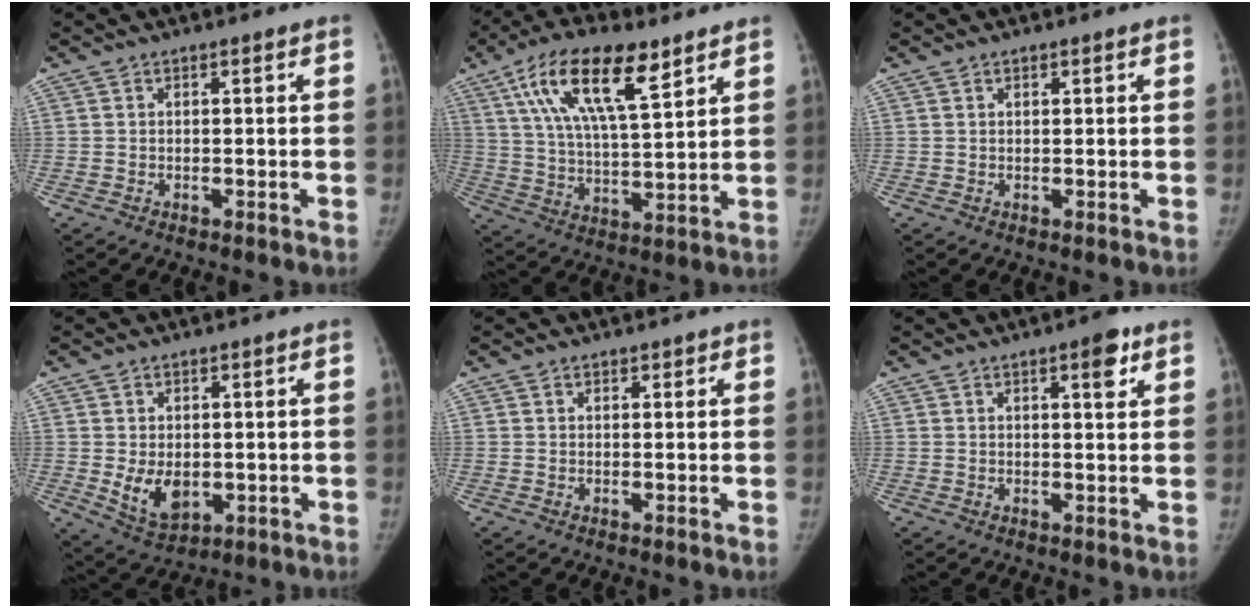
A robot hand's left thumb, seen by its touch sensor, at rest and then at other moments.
{"total": 17.5, "force": [9.2, 6.3, 13.5], "torque": [-0.223, -0.023, 0.165]}
{"total": 0.5, "force": [0.4, 0.3, 0.2], "torque": [0.000, -0.002, 0.004]}
{"total": 7.1, "force": [-0.7, 5.0, 5.1], "torque": [-0.068, -0.015, 0.004]}
{"total": 1.0, "force": [0.7, 0.7, 0.2], "torque": [0.011, -0.003, 0.006]}
{"total": 3.9, "force": [2.1, 1.3, 3.1], "torque": [-0.032, -0.008, 0.026]}